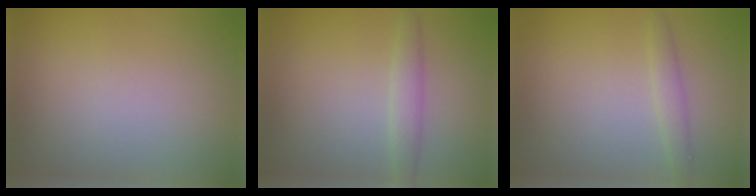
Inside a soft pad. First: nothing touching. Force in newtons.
{"total": 1.7, "press": 1.7, "slide": 0.0}
{"total": 1.4, "press": 1.4, "slide": 0.1}